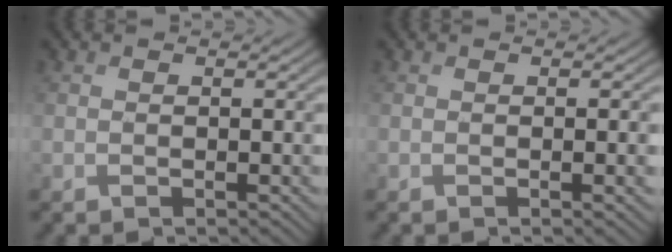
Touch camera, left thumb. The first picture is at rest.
{"total": 2.0, "force": [-0.1, 0.4, 2.0], "torque": [-0.026, 0.001, -0.002]}